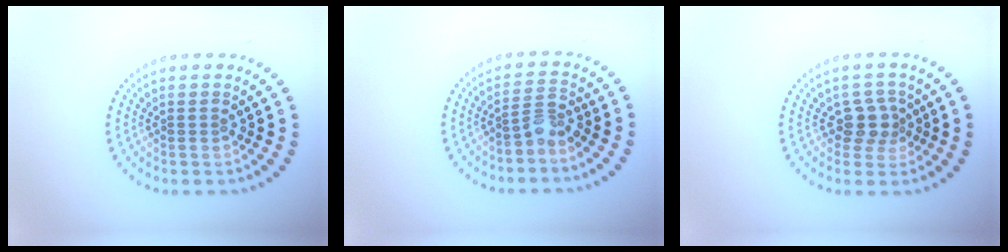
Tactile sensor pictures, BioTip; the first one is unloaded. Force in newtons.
{"total": 2.0, "press": 1.5, "slide": 1.3}
{"total": 2.3, "press": 2.0, "slide": 1.3}